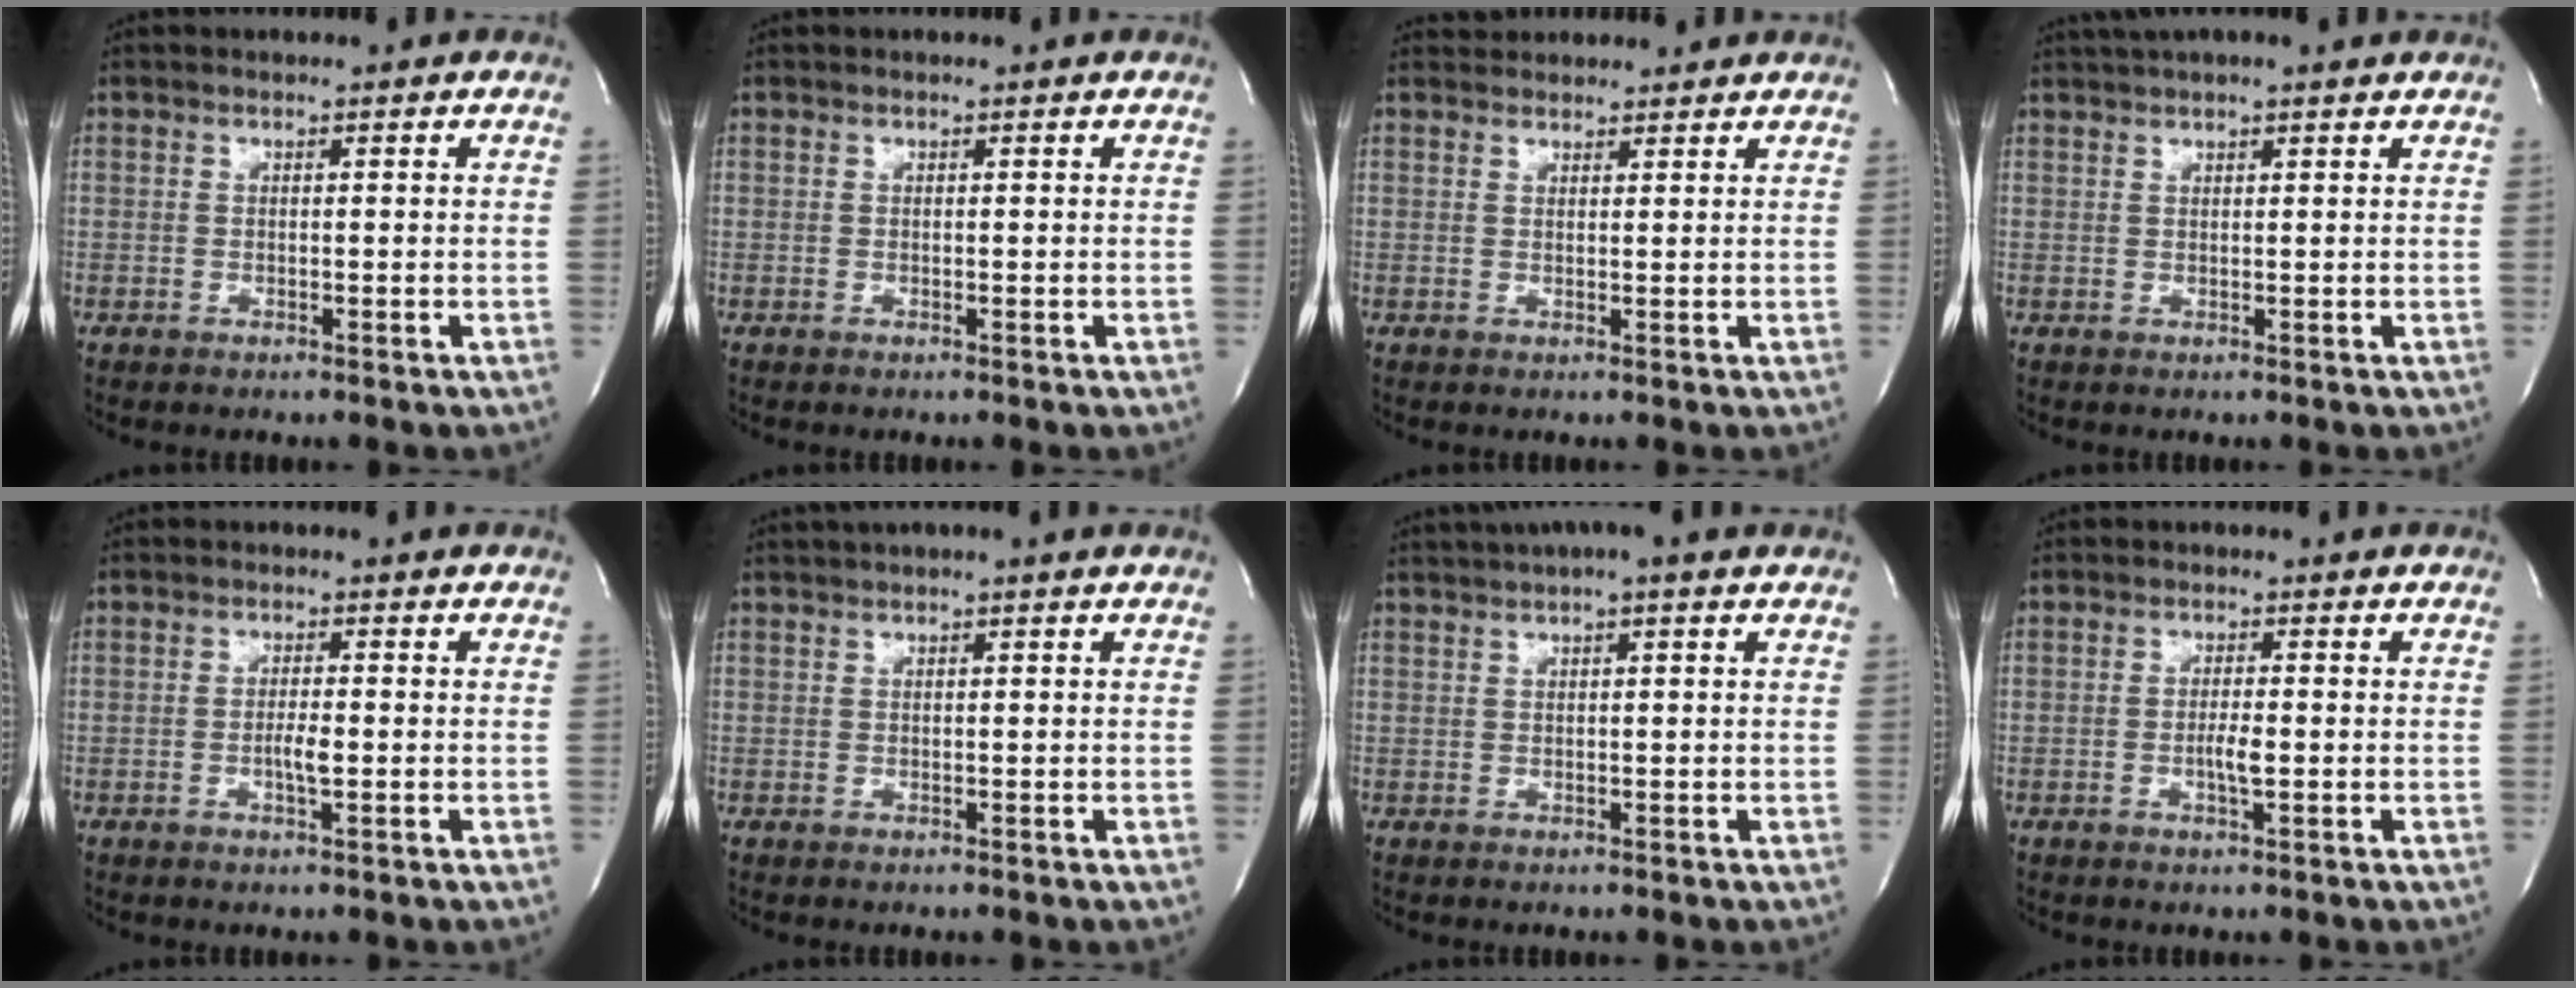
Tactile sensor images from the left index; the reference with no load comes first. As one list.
[{"total": 0.0}, {"total": 4.8, "force": [4.6, 1.3, 0.4], "torque": [-0.005, 0.032, 0.062]}, {"total": 7.1, "force": [6.1, 0.8, 3.5], "torque": [-0.061, 0.036, 0.086]}, {"total": 2.3, "force": [-0.6, 0.3, 2.2], "torque": [-0.045, -0.001, -0.011]}, {"total": 3.1, "force": [2.3, 0.0, 2.1], "torque": [-0.032, 0.029, 0.037]}, {"total": 6.6, "force": [4.8, 0.7, 4.5], "torque": [-0.077, 0.035, 0.070]}, {"total": 2.4, "force": [-0.6, 0.3, 2.3], "torque": [-0.047, -0.002, -0.010]}]